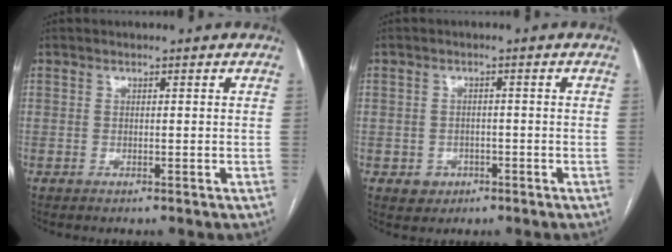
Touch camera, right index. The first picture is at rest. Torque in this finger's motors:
{"motor_torque": [-0.50, 0.09, -1.05, -0.21]}